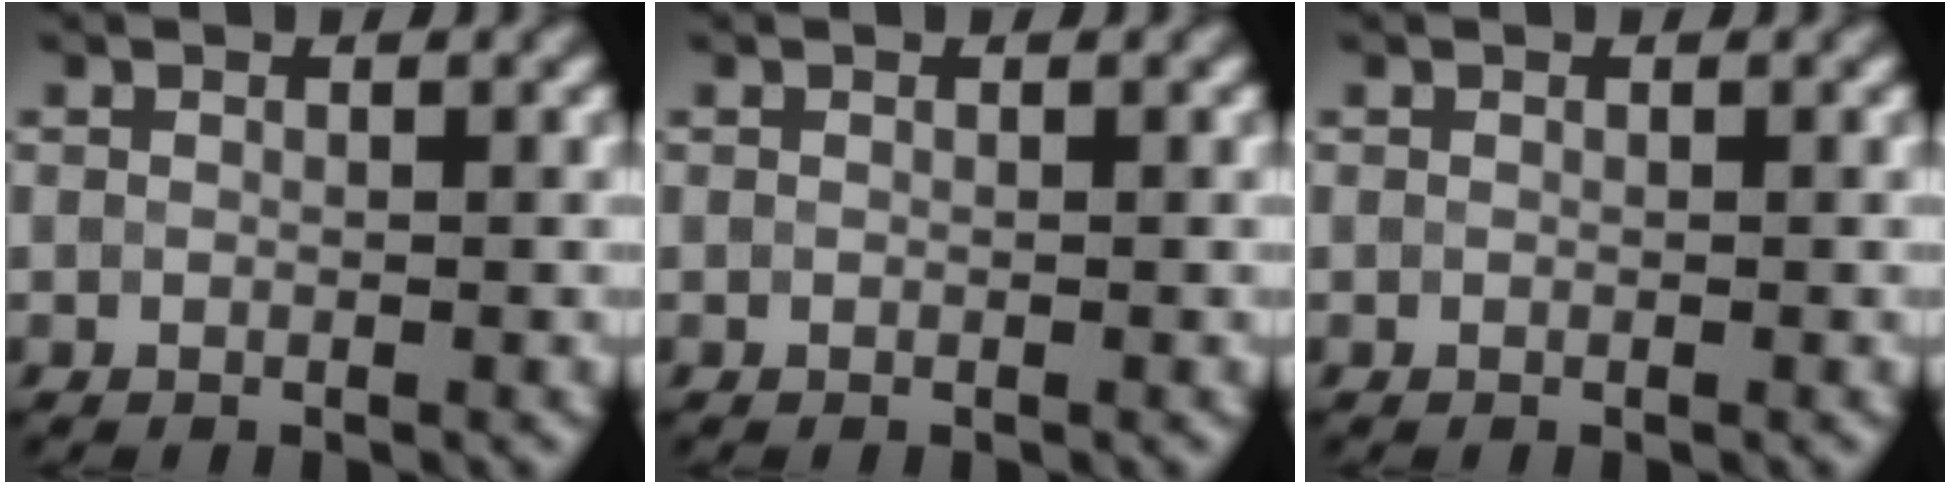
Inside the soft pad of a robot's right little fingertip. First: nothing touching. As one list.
[{"total": 0.0}, {"total": 0.0}]